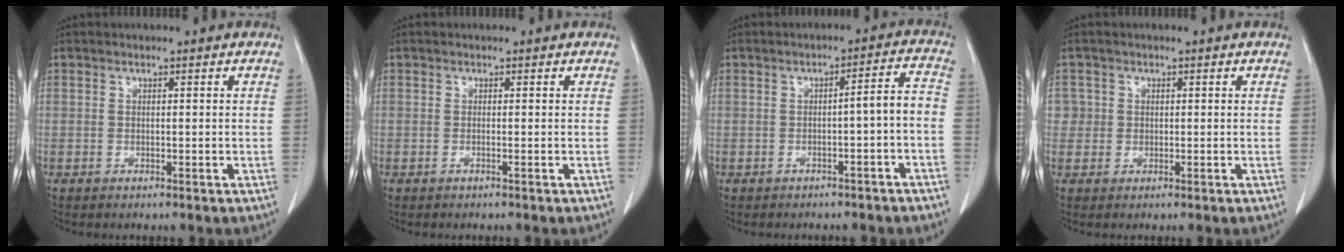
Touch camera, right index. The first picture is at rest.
{"total": 0.0}
{"total": 4.3, "force": [-1.9, 0.2, 3.8], "torque": [-0.044, 0.020, -0.027]}
{"total": 2.2, "force": [0.3, 2.1, -0.1], "torque": [0.021, 0.005, 0.001]}